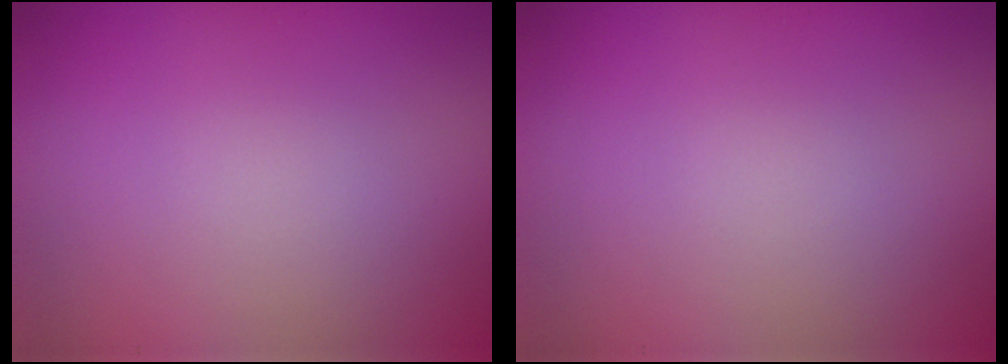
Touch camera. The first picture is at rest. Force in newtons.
{"total": 0.0}